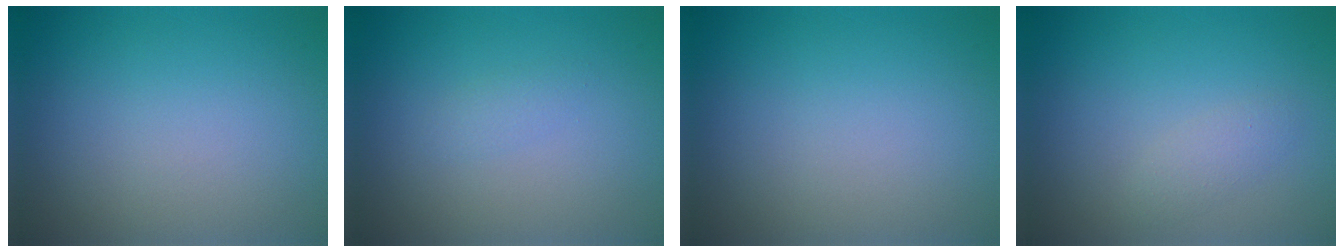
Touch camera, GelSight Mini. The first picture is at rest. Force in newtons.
{"total": 0.9, "press": 0.9, "slide": 0.1}
{"total": 0.0}
{"total": 1.3, "press": 1.3, "slide": 0.0}